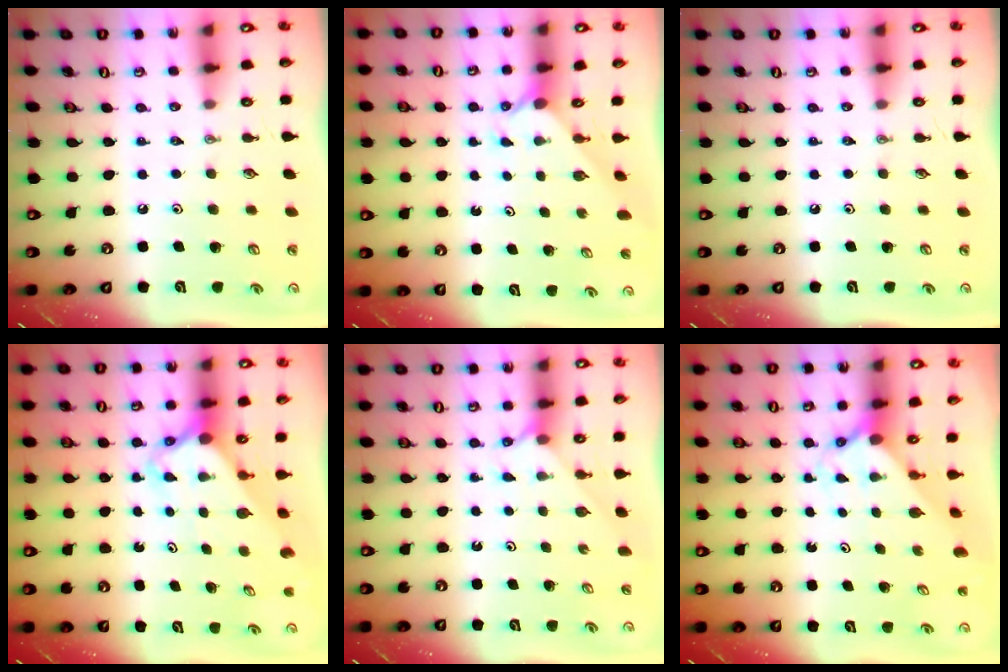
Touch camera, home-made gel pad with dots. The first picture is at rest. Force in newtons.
{"total": 2.1, "press": 2.0, "slide": 0.3}
{"total": 0.0}
{"total": 3.2, "press": 3.2, "slide": 0.2}
{"total": 2.1, "press": 2.1, "slide": 0.3}
{"total": 1.7, "press": 1.7, "slide": 0.2}